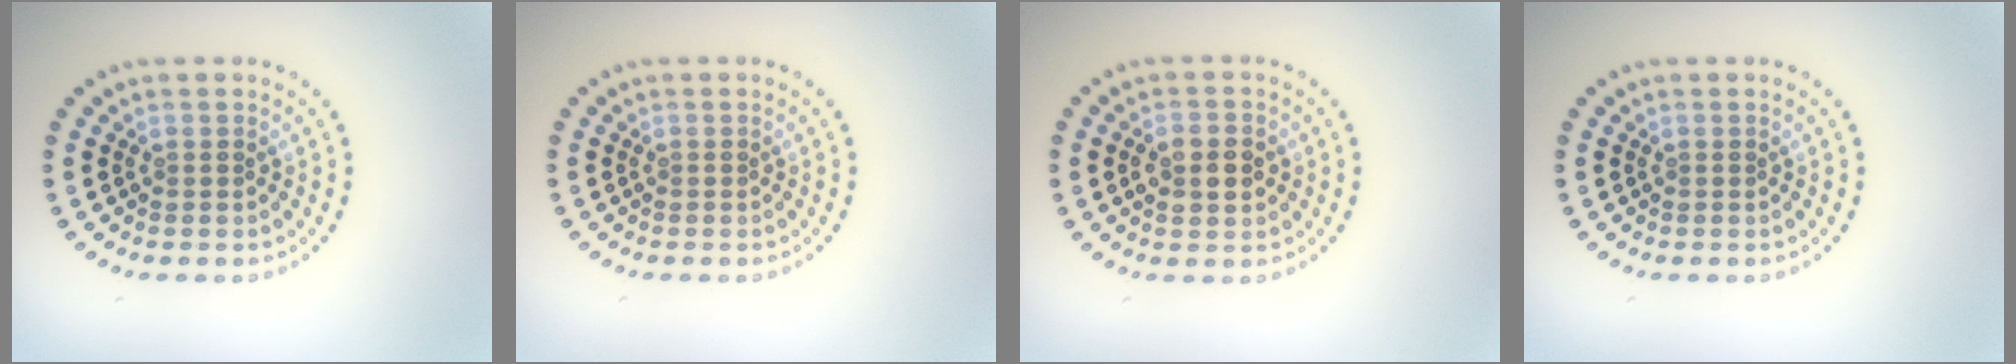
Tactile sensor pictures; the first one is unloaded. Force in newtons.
{"total": 0.0}
{"total": 2.7, "press": 2.7, "slide": 0.0}
{"total": 0.0}